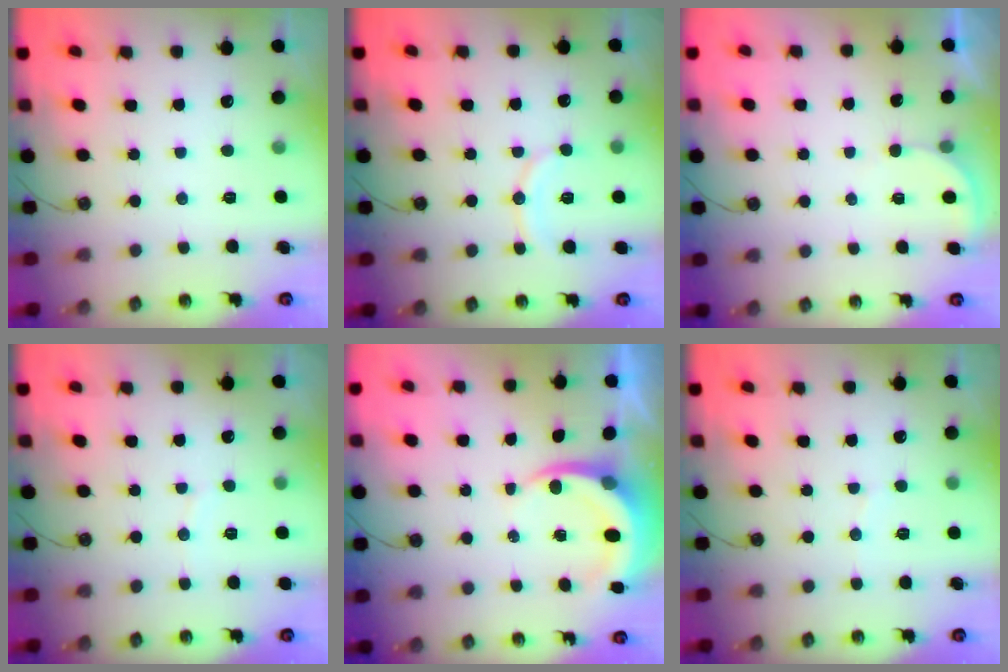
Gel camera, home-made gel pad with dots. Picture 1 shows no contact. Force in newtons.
{"total": 8.9, "press": 8.7, "slide": 1.7}
{"total": 1.6, "press": 1.6, "slide": 0.1}
{"total": 2.8, "press": 2.8, "slide": 0.4}
{"total": 5.9, "press": 5.8, "slide": 1.0}
{"total": 3.7, "press": 3.7, "slide": 0.4}